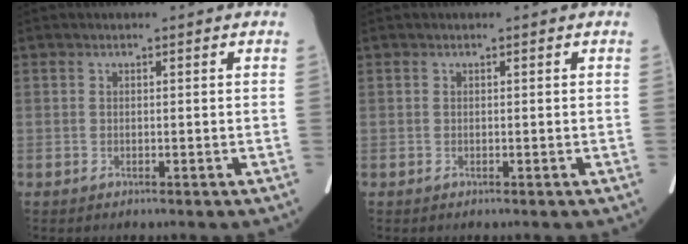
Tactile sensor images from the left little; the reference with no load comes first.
{"total": 0.0}